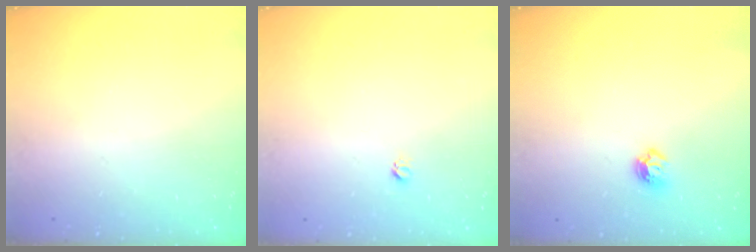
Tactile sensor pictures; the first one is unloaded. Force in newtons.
{"total": 3.0, "press": 2.9, "slide": 0.4}
{"total": 5.2, "press": 5.1, "slide": 0.8}